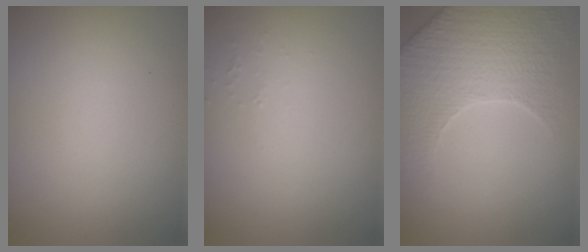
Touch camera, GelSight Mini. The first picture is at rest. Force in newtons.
{"total": 0.5, "press": 0.5, "slide": 0.1}
{"total": 4.2, "press": 4.1, "slide": 1.0}